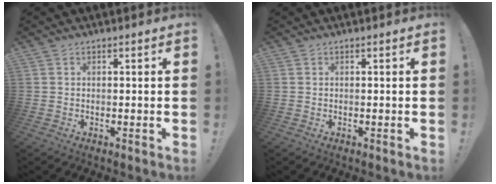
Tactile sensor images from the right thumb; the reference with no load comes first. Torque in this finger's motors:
{"motor_torque": [-0.01, 0.18, 0.07, -0.16, -0.03]}